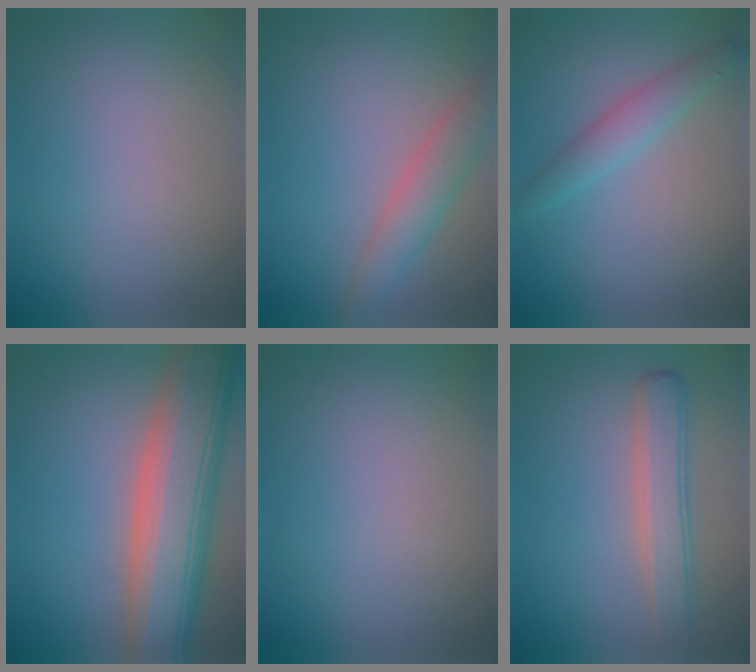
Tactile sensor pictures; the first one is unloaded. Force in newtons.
{"total": 3.4, "press": 3.4, "slide": 0.2}
{"total": 2.6, "press": 2.6, "slide": 0.1}
{"total": 11.9, "press": 11.9, "slide": 0.9}
{"total": 0.0}
{"total": 3.6, "press": 3.6, "slide": 0.2}